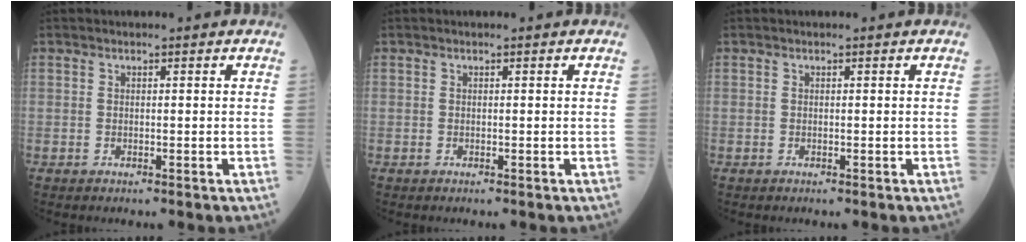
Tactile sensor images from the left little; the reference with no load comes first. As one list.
[{"total": 0.0}, {"total": 0.0}]